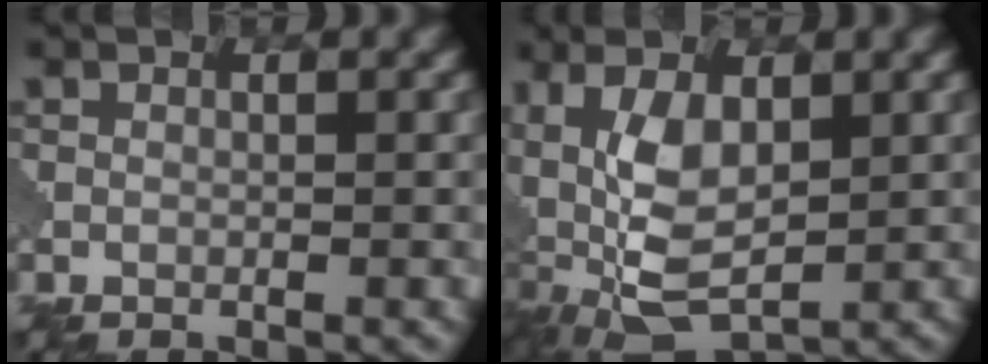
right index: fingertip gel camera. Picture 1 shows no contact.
{"total": 9.8, "force": [1.2, 4.8, 8.5], "torque": [-0.177, 0.005, 0.017]}